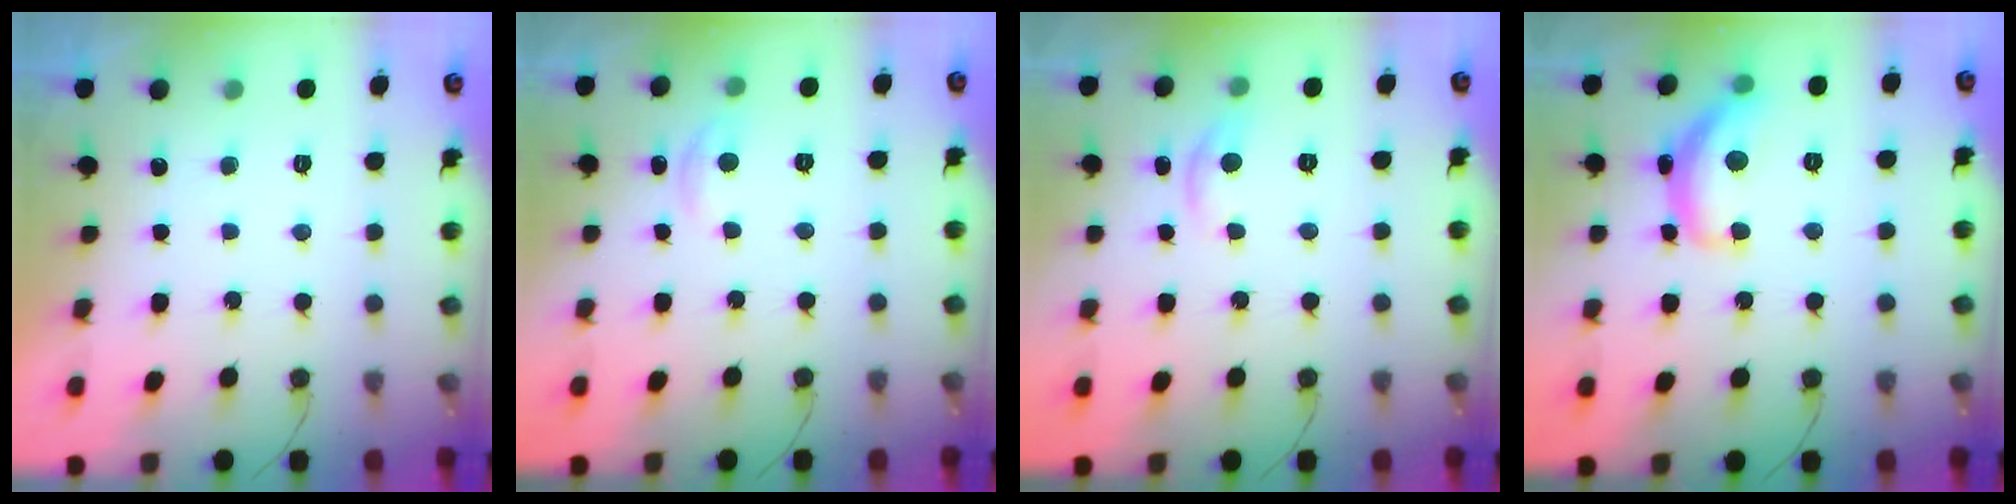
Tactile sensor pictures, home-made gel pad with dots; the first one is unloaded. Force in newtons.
{"total": 2.7, "press": 2.7, "slide": 0.4}
{"total": 4.6, "press": 4.5, "slide": 0.4}
{"total": 13.1, "press": 13.1, "slide": 0.8}